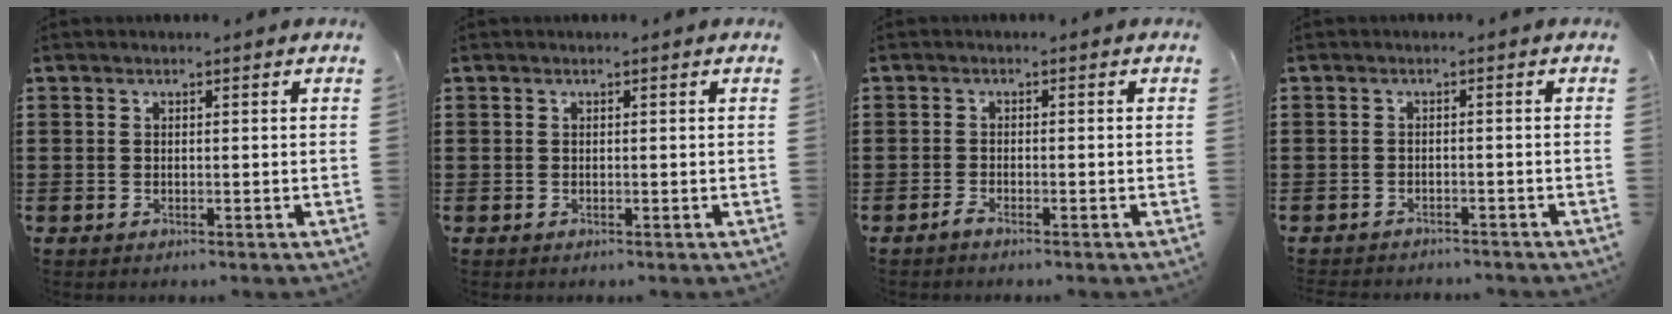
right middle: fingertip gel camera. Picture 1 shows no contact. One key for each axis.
{"total": 0.0}
{"total": 1.0, "fx": -0.8, "fy": 0.0, "fz": 0.6, "tx": -0.011, "ty": -0.005, "tz": -0.014}
{"total": 1.5, "fx": -1.4, "fy": 0.1, "fz": 0.0, "tx": -0.005, "ty": 0.000, "tz": -0.031}